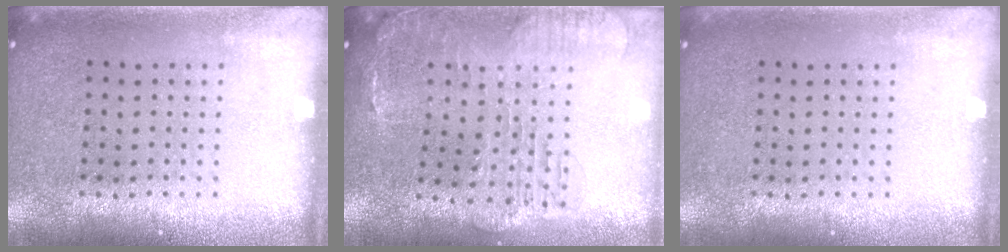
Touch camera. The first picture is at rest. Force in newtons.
{"total": 1.5, "press": 1.4, "slide": 0.4}
{"total": 0.0}